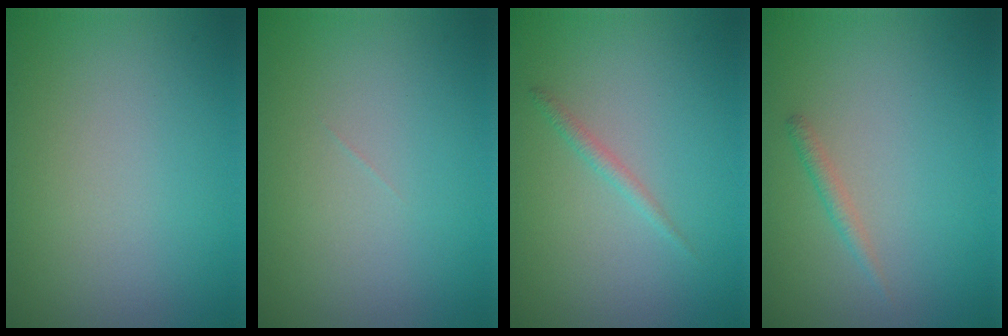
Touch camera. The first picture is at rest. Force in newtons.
{"total": 0.0}
{"total": 0.9, "press": 0.9, "slide": 0.1}
{"total": 0.9, "press": 0.9, "slide": 0.0}